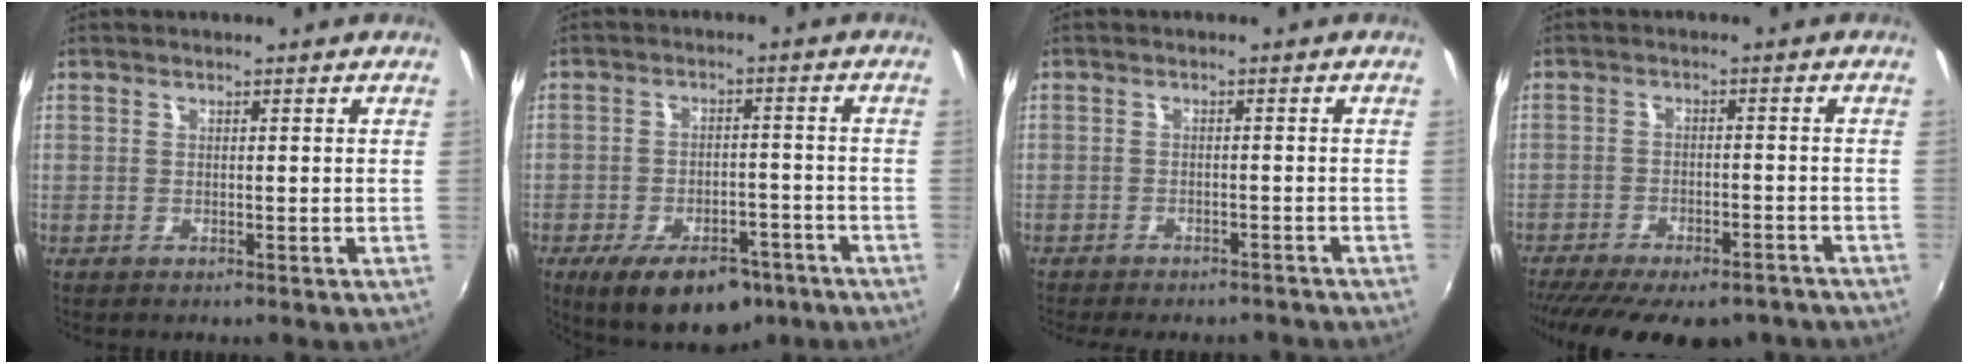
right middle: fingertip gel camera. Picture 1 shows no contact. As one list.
[{"total": 14.3, "force": [-9.3, 6.9, 8.4], "torque": [-0.156, -0.013, -0.129]}, {"total": 8.9, "force": [-7.7, 2.9, 3.4], "torque": [-0.079, -0.017, -0.104]}, {"total": 19.1, "force": [-15.3, 7.0, 9.1], "torque": [-0.187, -0.029, -0.203]}]